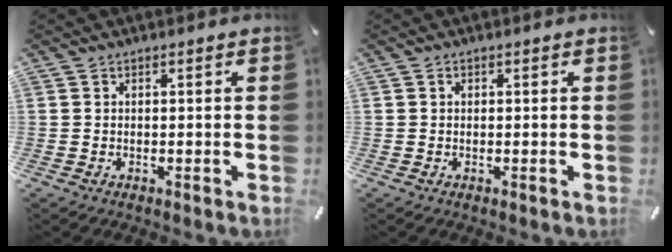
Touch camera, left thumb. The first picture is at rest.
{"total": 0.6, "force": [0.1, 0.5, 0.4], "torque": [-0.008, 0.002, 0.002]}